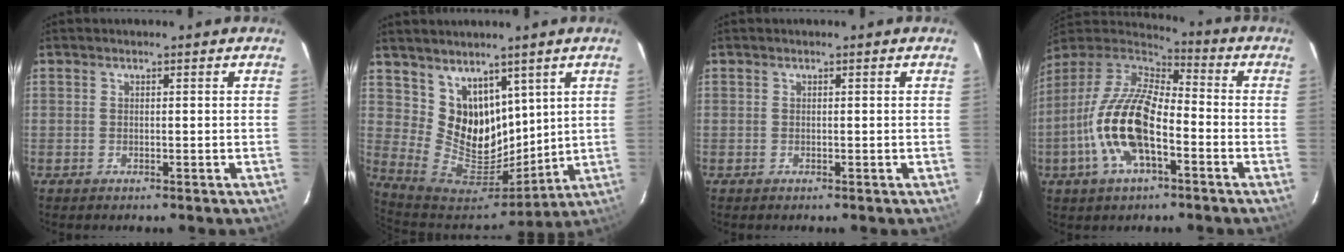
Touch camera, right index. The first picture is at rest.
{"total": 13.4, "force": [7.3, 10.0, 5.0], "torque": [-0.094, -0.007, 0.156]}
{"total": 0.0}
{"total": 17.7, "force": [-5.4, 7.5, 15.1], "torque": [-0.312, -0.005, -0.109]}